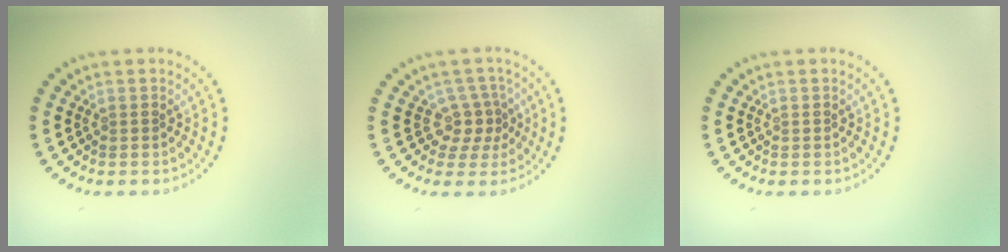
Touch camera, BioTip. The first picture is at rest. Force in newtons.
{"total": 2.6, "press": 1.8, "slide": 1.9}
{"total": 0.0}